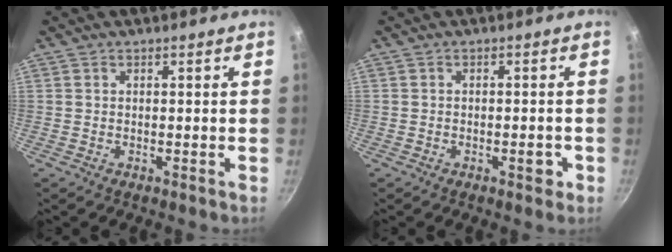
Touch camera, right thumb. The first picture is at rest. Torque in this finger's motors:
{"motor_torque": [1.41, 0.92, 0.93, -1.03, 0.44]}